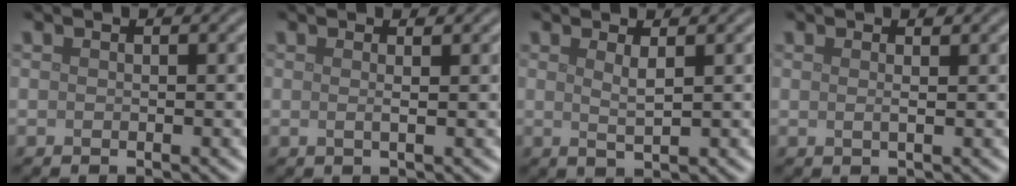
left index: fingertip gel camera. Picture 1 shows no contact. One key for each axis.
{"total": 1.2, "fx": 0.4, "fy": 0.4, "fz": 1.1, "tx": -0.016, "ty": 0.000, "tz": -0.002}
{"total": 1.5, "fx": 0.7, "fy": 0.3, "fz": 1.4, "tx": -0.023, "ty": -0.005, "tz": 0.011}
{"total": 0.9, "fx": 0.5, "fy": 0.2, "fz": 0.7, "tx": -0.011, "ty": -0.003, "tz": 0.004}